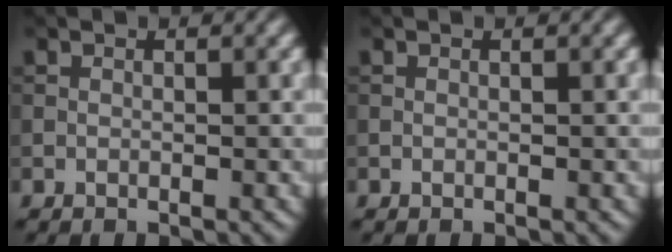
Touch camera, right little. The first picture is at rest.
{"total": 0.0}